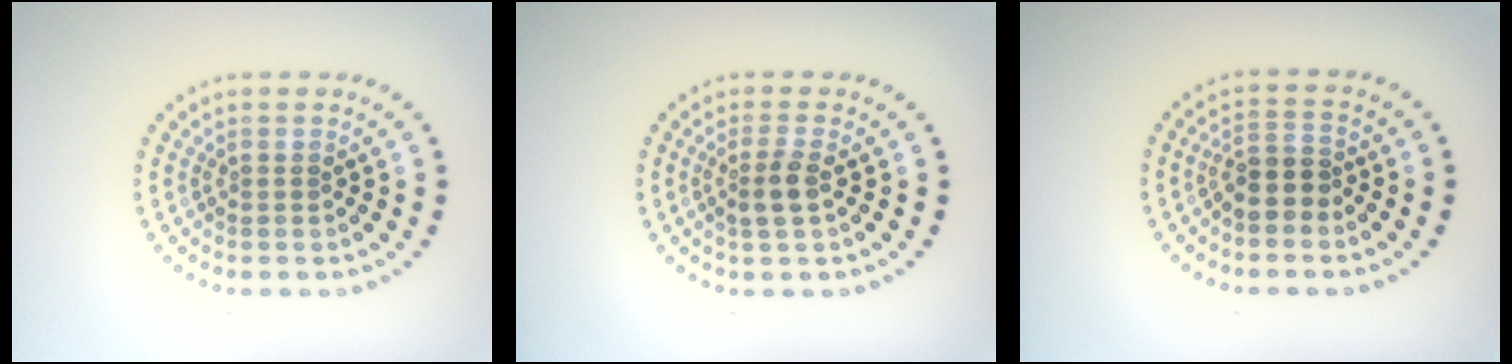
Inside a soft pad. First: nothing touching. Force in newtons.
{"total": 2.2, "press": 2.0, "slide": 0.8}
{"total": 2.3, "press": 1.9, "slide": 1.2}